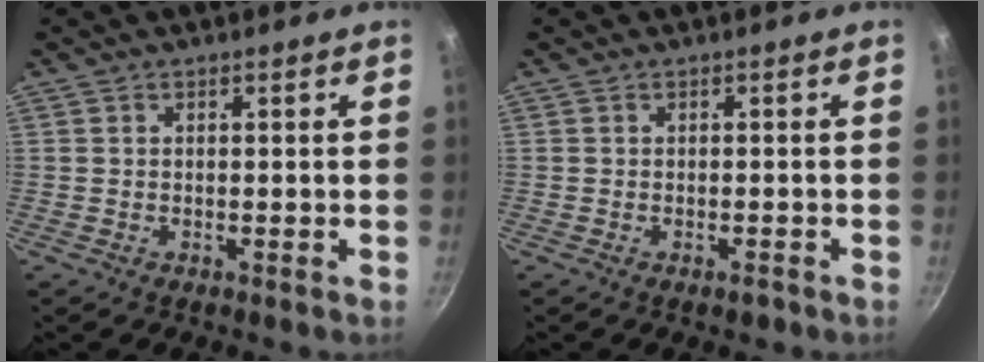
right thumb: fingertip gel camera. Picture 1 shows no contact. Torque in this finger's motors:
{"motor_torque": [0.33, -0.02, 0.15, -0.50, -0.02]}